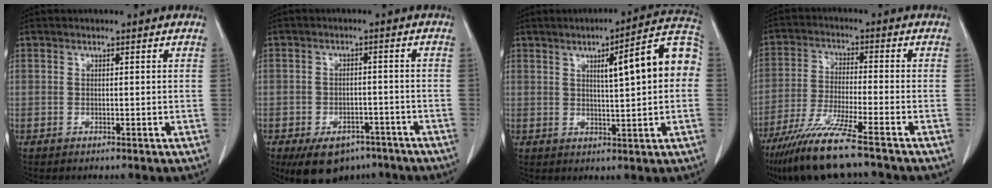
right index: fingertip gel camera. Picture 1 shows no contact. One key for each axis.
{"total": 9.5, "fx": -6.9, "fy": 5.3, "fz": 4.0, "tx": -0.058, "ty": 0.004, "tz": -0.099}
{"total": 11.9, "fx": 2.1, "fy": 1.4, "fz": 11.6, "tx": -0.155, "ty": 0.030, "tz": 0.025}
{"total": 12.0, "fx": -9.1, "fy": -0.2, "fz": 7.8, "tx": -0.149, "ty": -0.038, "tz": -0.161}